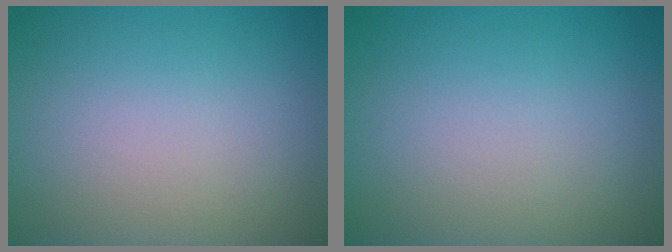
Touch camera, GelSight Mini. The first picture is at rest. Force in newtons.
{"total": 0.0}